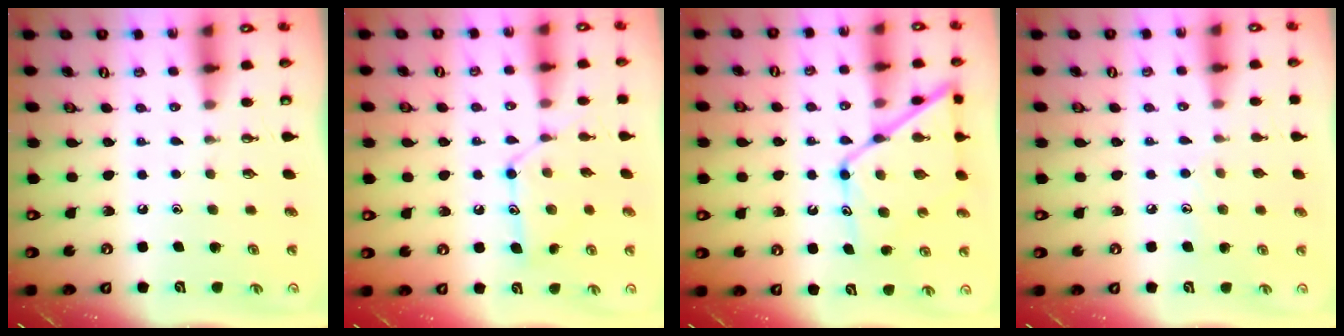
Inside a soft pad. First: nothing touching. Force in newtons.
{"total": 11.6, "press": 11.6, "slide": 0.2}
{"total": 14.6, "press": 14.6, "slide": 1.0}
{"total": 6.1, "press": 6.1, "slide": 0.5}